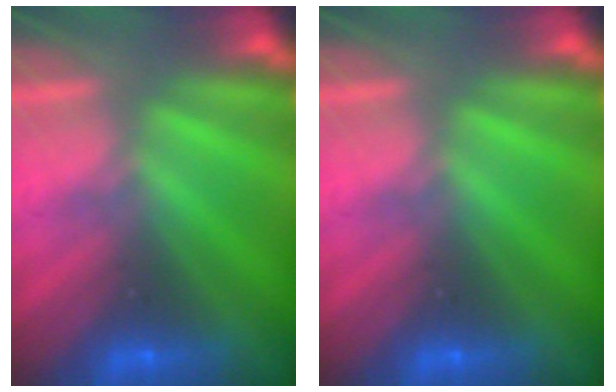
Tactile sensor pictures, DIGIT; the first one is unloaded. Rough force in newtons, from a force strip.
{"total": 0.0}